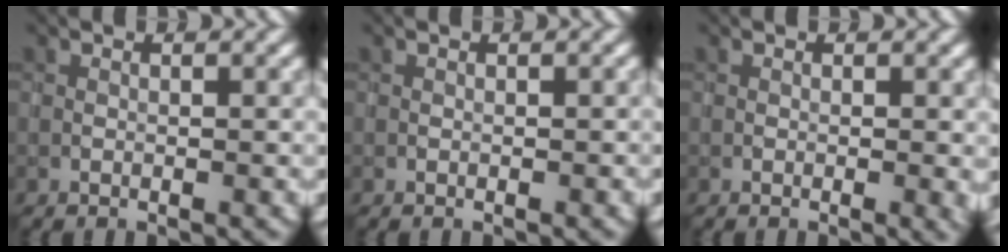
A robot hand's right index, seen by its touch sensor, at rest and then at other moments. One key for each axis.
{"total": 0.0}
{"total": 1.3, "fx": -0.2, "fy": 0.5, "fz": 1.2, "tx": -0.018, "ty": -0.004, "tz": -0.001}